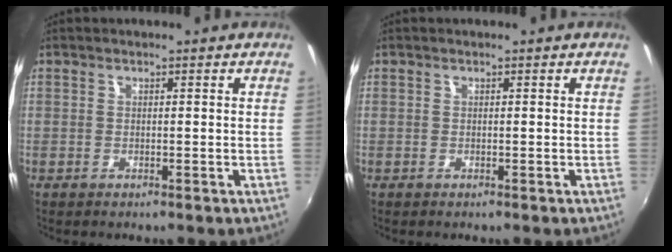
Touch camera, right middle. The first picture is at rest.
{"total": 0.0}